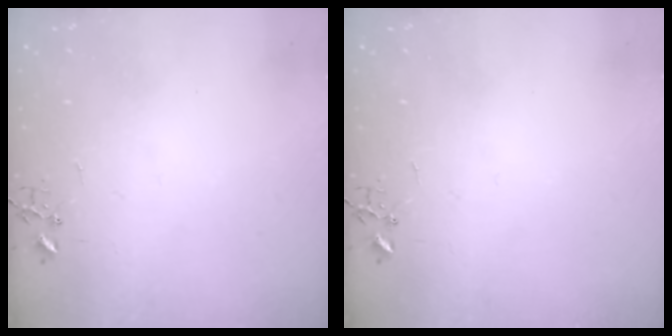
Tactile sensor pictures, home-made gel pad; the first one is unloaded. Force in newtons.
{"total": 0.0}